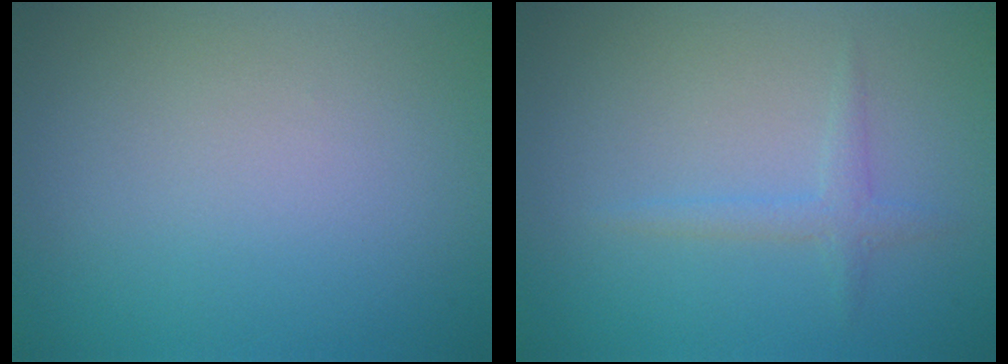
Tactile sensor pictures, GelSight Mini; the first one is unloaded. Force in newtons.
{"total": 1.5, "press": 1.4, "slide": 0.2}